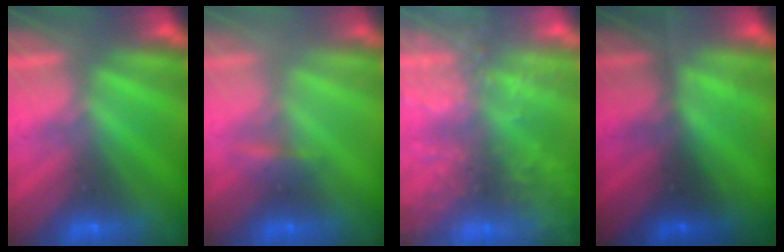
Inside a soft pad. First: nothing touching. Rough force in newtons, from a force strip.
{"total": 2.2}
{"total": 9.2}
{"total": 1.3}